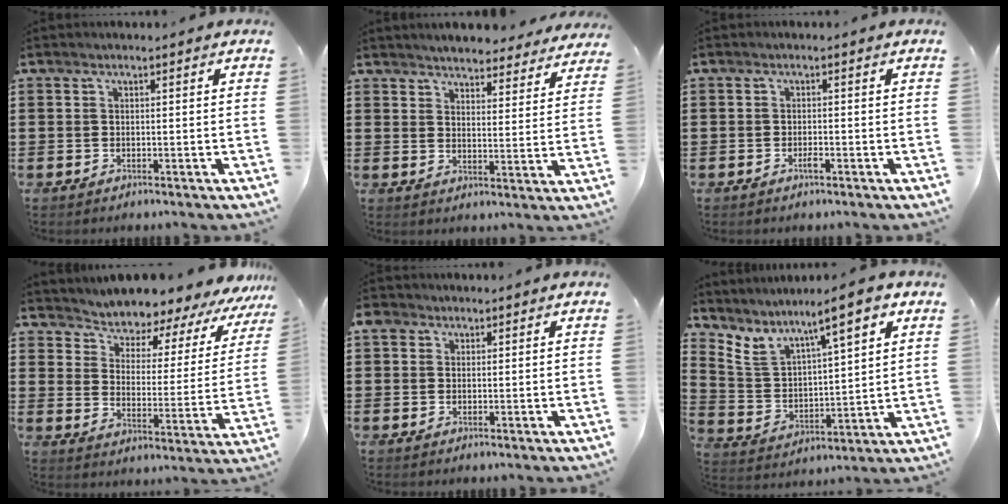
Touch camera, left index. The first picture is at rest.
{"total": 4.3, "force": [4.3, 0.0, 0.0], "torque": [-0.021, -0.025, 0.076]}
{"total": 1.2, "force": [-0.6, 0.3, 1.0], "torque": [-0.021, -0.005, -0.010]}
{"total": 3.9, "force": [3.8, 0.9, -0.3], "torque": [-0.025, -0.044, 0.057]}
{"total": 2.1, "force": [1.1, 1.7, 0.5], "torque": [-0.018, 0.010, 0.020]}
{"total": 8.5, "force": [6.7, 2.3, 4.7], "torque": [-0.113, -0.030, 0.110]}